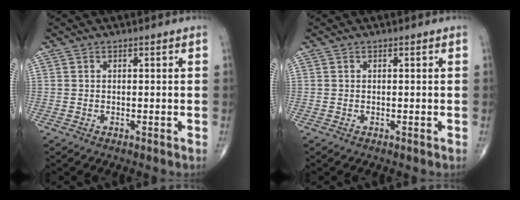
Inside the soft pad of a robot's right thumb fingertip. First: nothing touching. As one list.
[{"total": 0.0}]